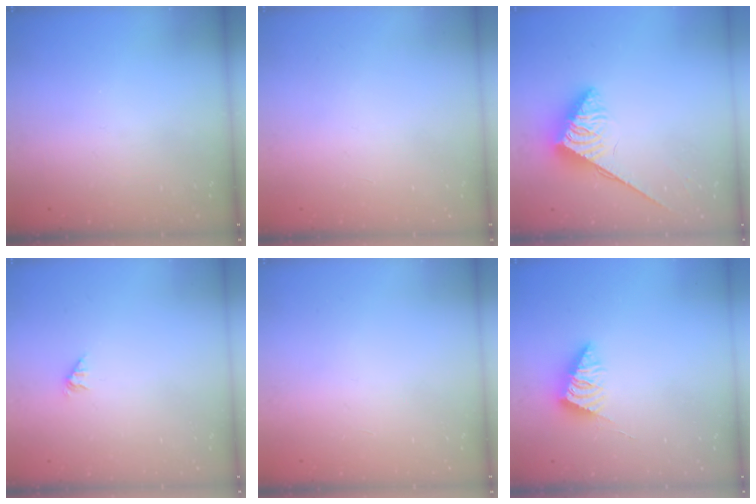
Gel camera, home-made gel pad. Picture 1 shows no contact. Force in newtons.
{"total": 0.0}
{"total": 3.7, "press": 3.6, "slide": 0.6}
{"total": 1.0, "press": 1.0, "slide": 0.2}
{"total": 0.0}
{"total": 4.2, "press": 4.2, "slide": 0.3}